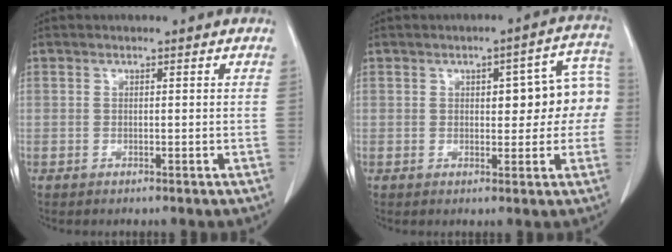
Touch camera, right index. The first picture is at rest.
{"total": 9.2, "force": [0.8, 3.5, 8.4], "torque": [-0.092, 0.042, 0.011]}